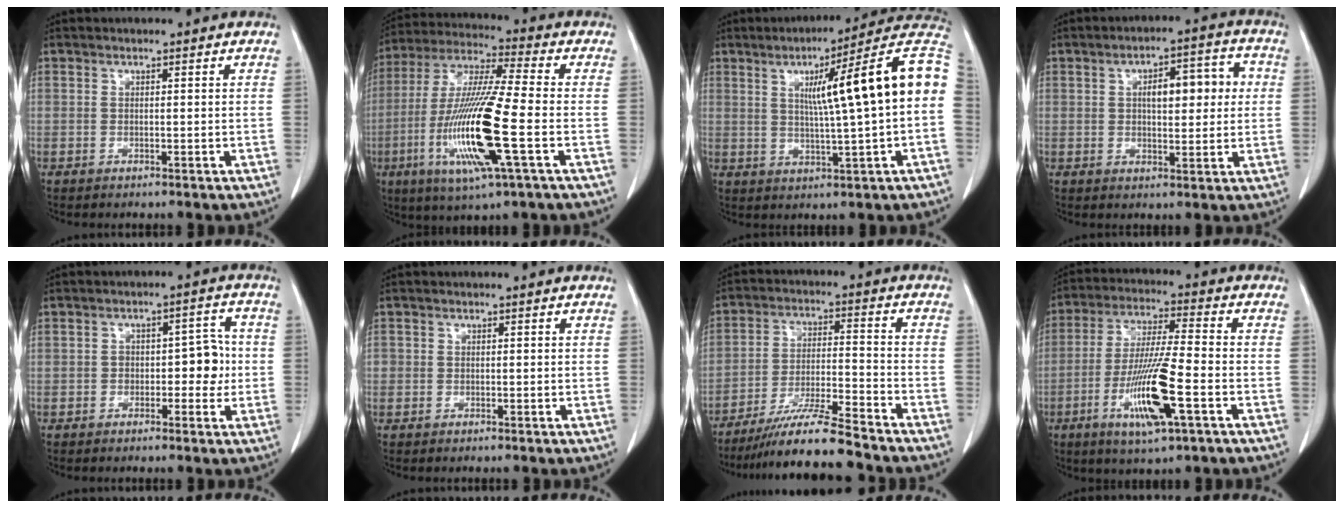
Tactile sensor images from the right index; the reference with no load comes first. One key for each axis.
{"total": 17.5, "fx": -4.6, "fy": 0.8, "fz": 16.9, "tx": -0.349, "ty": -0.018, "tz": -0.089}
{"total": 17.1, "fx": 2.6, "fy": -0.3, "fz": 16.9, "tx": -0.229, "ty": 0.029, "tz": 0.029}
{"total": 9.1, "fx": 1.7, "fy": 3.1, "fz": 8.4, "tx": -0.117, "ty": 0.027, "tz": 0.026}
{"total": 5.2, "fx": -0.7, "fy": 2.8, "fz": 4.2, "tx": -0.047, "ty": 0.026, "tz": -0.008}
{"total": 0.8, "fx": -0.1, "fy": 0.8, "fz": 0.0, "tx": 0.011, "ty": 0.006, "tz": -0.004}
{"total": 11.1, "fx": -9.6, "fy": -0.5, "fz": 5.5, "tx": -0.092, "ty": -0.014, "tz": -0.170}
{"total": 13.0, "fx": -4.6, "fy": 0.9, "fz": 12.2, "tx": -0.238, "ty": -0.018, "tz": -0.083}